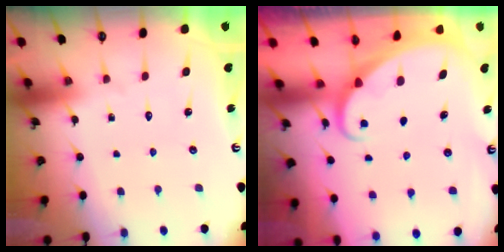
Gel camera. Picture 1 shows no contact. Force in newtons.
{"total": 1.7, "press": 1.7, "slide": 0.0}